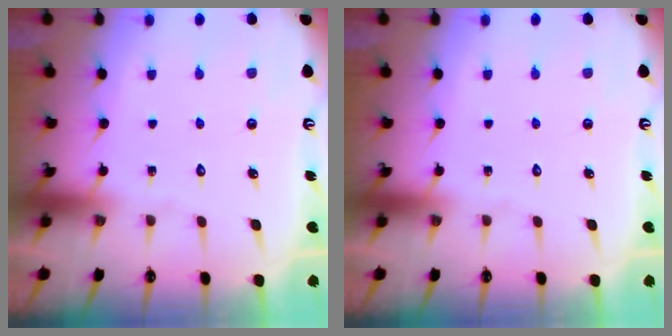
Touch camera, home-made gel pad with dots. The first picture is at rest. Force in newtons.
{"total": 0.0}